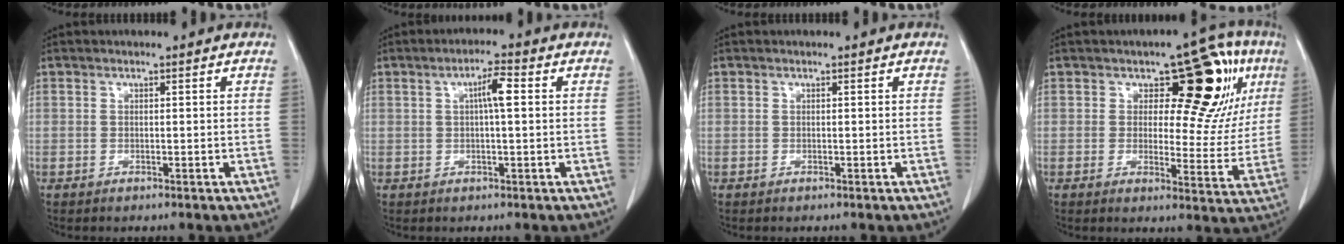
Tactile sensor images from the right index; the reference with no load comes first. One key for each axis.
{"total": 3.8, "fx": 0.7, "fy": 0.4, "fz": 3.7, "tx": -0.068, "ty": 0.007, "tz": 0.011}
{"total": 0.0}
{"total": 15.0, "fx": 5.9, "fy": 6.9, "fz": 11.9, "tx": -0.126, "ty": 0.018, "tz": 0.079}